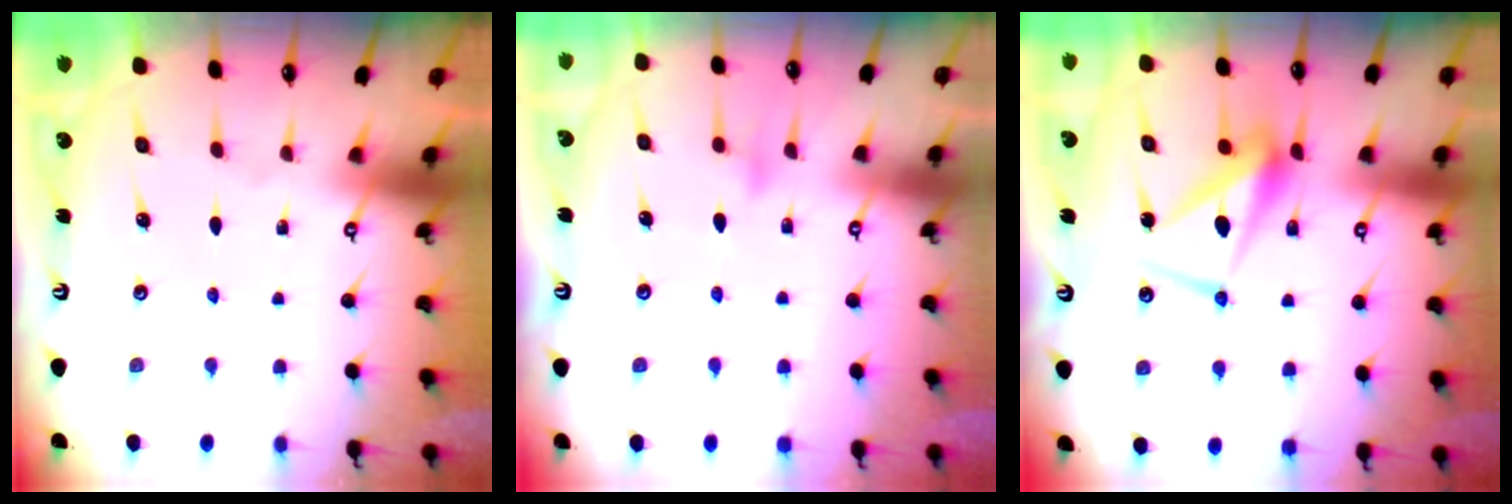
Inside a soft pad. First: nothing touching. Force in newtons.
{"total": 6.5, "press": 6.5, "slide": 0.4}
{"total": 11.2, "press": 11.2, "slide": 0.7}